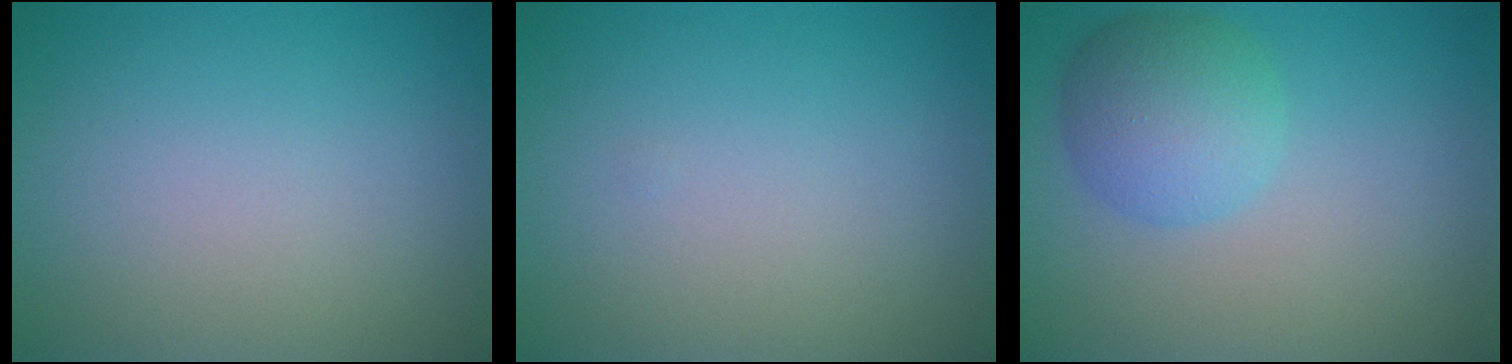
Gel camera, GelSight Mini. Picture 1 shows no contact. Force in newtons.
{"total": 0.0}
{"total": 4.5, "press": 4.5, "slide": 0.2}